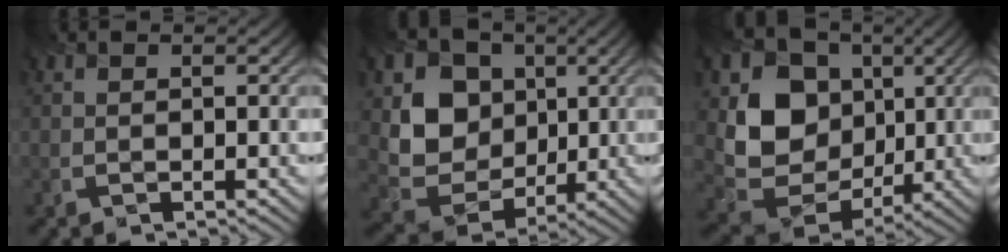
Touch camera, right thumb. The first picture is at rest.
{"total": 10.2, "force": [2.2, 8.5, 5.2], "torque": [-0.118, -0.019, 0.030]}
{"total": 12.9, "force": [2.1, 10.7, 6.9], "torque": [-0.159, -0.012, 0.036]}